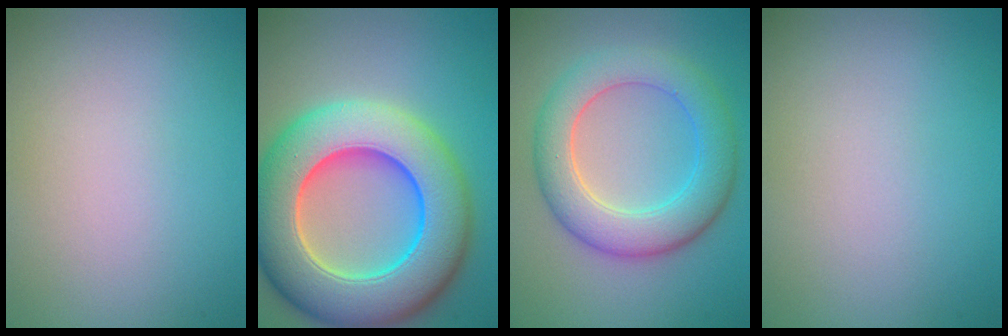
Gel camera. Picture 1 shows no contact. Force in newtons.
{"total": 13.3, "press": 13.1, "slide": 2.1}
{"total": 6.5, "press": 6.4, "slide": 0.5}
{"total": 0.0}